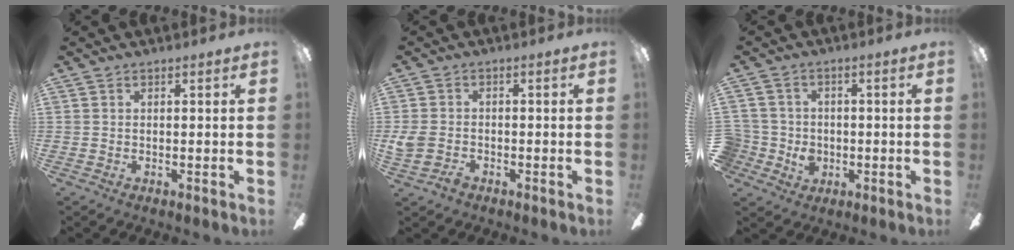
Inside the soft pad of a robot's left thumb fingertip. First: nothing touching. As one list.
[{"total": 4.7, "force": [-2.4, 3.2, 2.6], "torque": [-0.059, 0.009, -0.045]}, {"total": 6.1, "force": [-0.9, 5.8, 1.4], "torque": [-0.043, 0.008, -0.011]}]